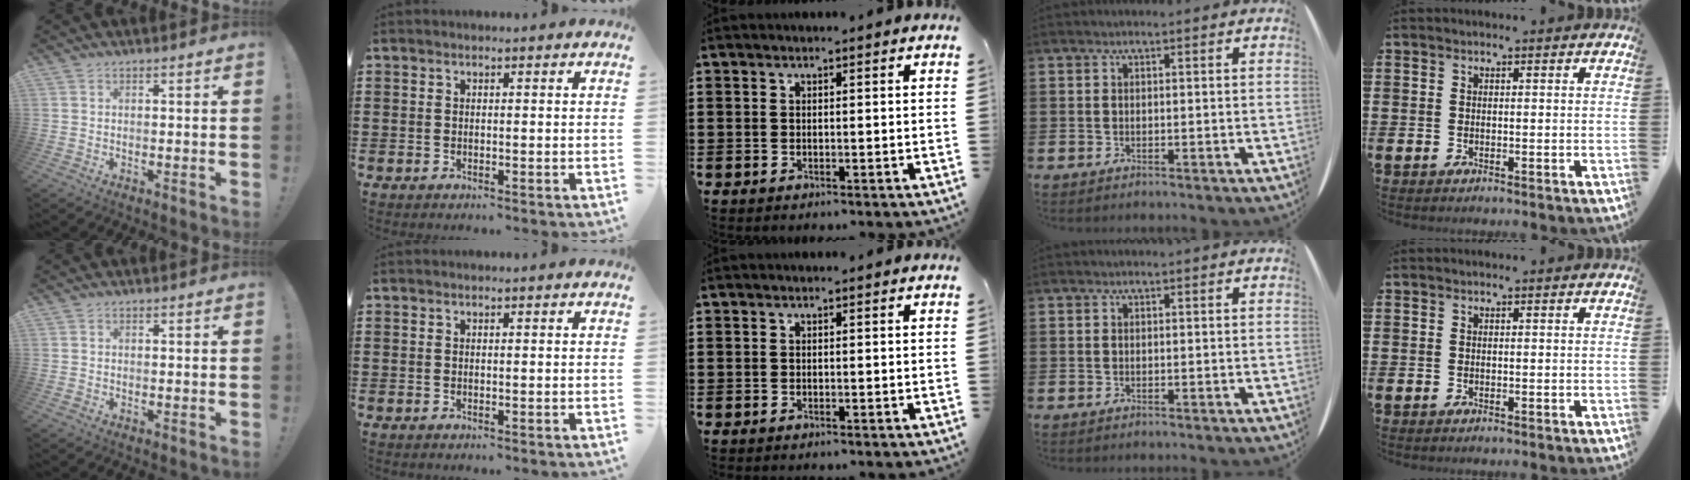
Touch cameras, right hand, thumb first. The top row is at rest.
{"thumb": {"total": 0.7, "force": [-0.2, 0.6, 0.2], "torque": [-0.003, 0.003, -0.004]}}